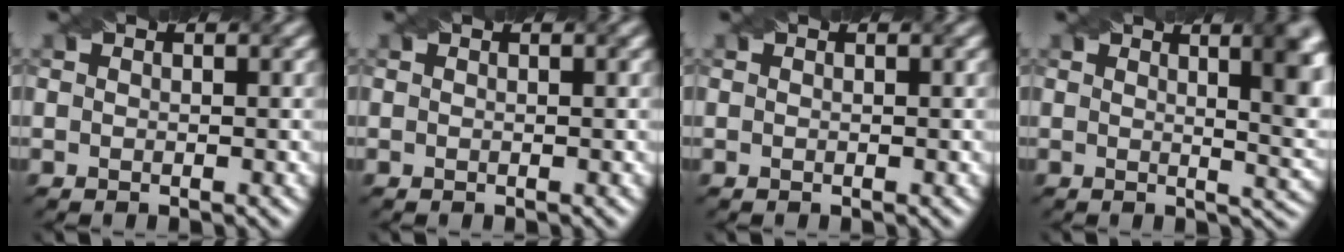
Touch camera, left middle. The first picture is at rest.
{"total": 0.0}
{"total": 0.0}
{"total": 8.4, "force": [2.8, 3.3, 7.2], "torque": [-0.033, 0.017, 0.029]}